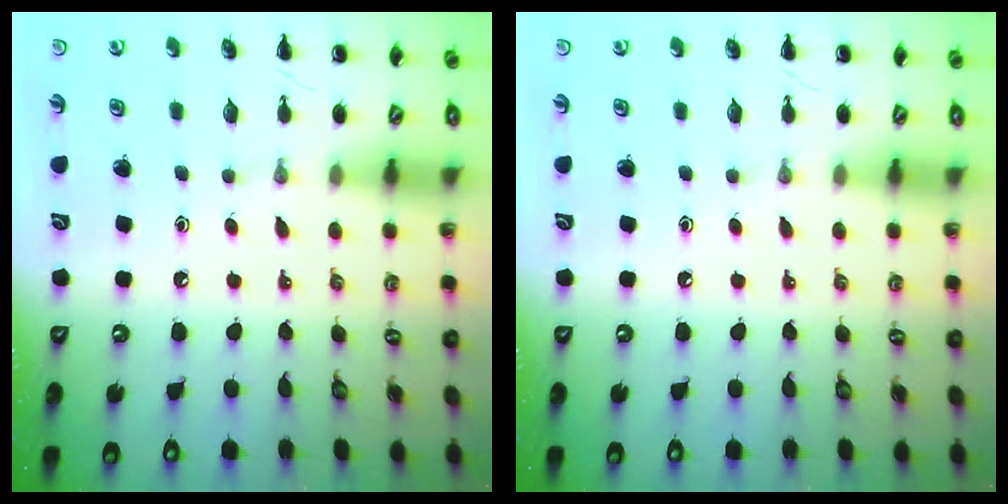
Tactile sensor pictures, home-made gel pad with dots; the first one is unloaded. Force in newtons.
{"total": 0.0}